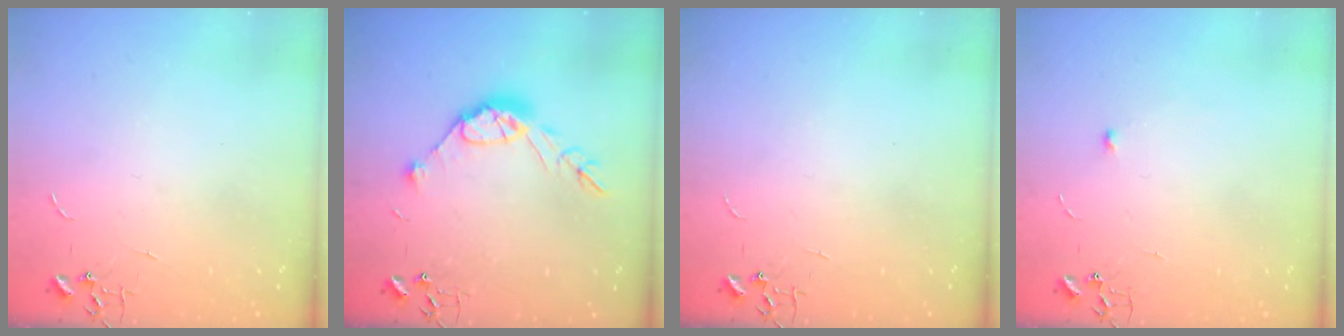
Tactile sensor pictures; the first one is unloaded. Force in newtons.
{"total": 12.0, "press": 12.0, "slide": 0.9}
{"total": 0.0}
{"total": 3.8, "press": 3.7, "slide": 0.6}